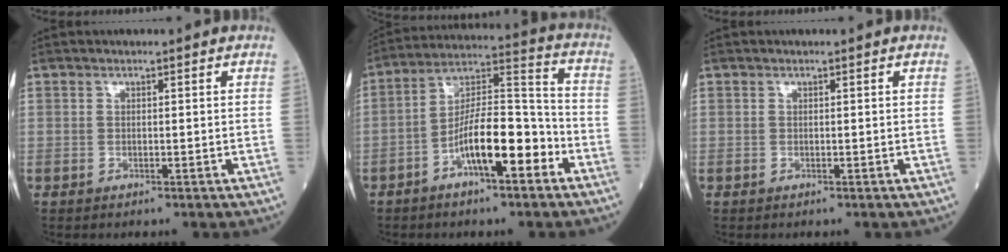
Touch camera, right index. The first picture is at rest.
{"total": 12.4, "force": [-5.4, 3.0, 10.7], "torque": [-0.191, 0.021, -0.096]}
{"total": 0.0}